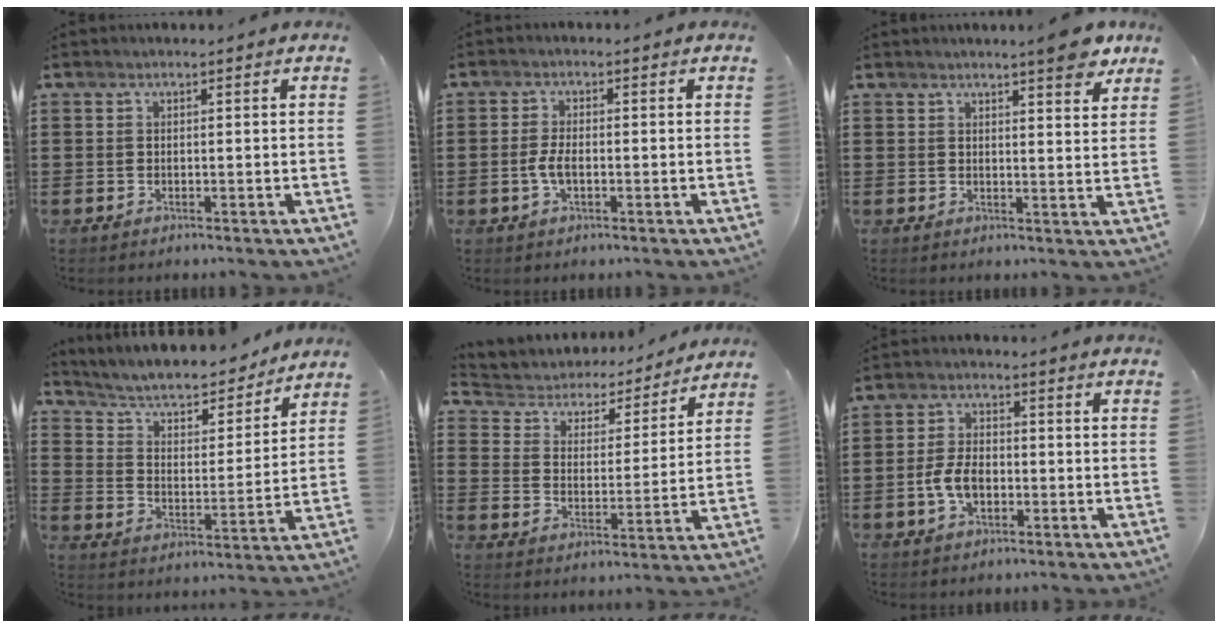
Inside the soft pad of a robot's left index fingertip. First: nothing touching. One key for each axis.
{"total": 3.4, "fx": -0.7, "fy": 1.4, "fz": 3.0, "tx": -0.075, "ty": -0.004, "tz": -0.019}
{"total": 5.7, "fx": 4.8, "fy": 0.4, "fz": 3.0, "tx": -0.040, "ty": -0.020, "tz": 0.080}
{"total": 5.7, "fx": 5.1, "fy": 1.4, "fz": 2.3, "tx": -0.066, "ty": -0.033, "tz": 0.081}
{"total": 4.0, "fx": 3.8, "fy": 1.1, "fz": 0.2, "tx": -0.031, "ty": -0.030, "tz": 0.058}
{"total": 5.4, "fx": -1.4, "fy": 3.1, "fz": 4.2, "tx": -0.102, "ty": -0.001, "tz": -0.031}